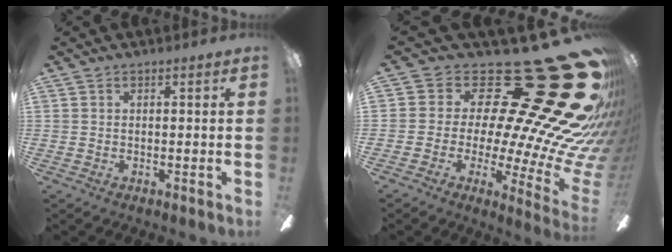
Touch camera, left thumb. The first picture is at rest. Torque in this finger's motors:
{"motor_torque": [1.67, 1.70, -0.15, -0.03, -0.04]}